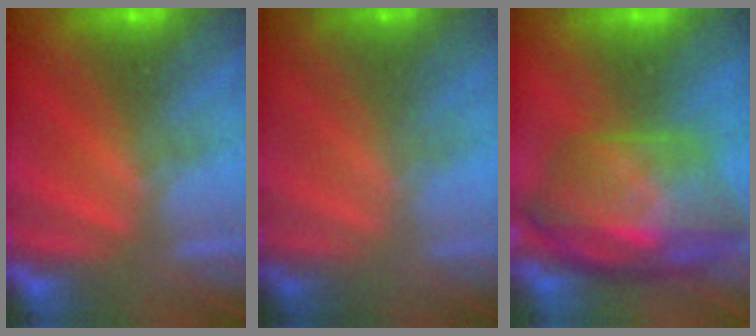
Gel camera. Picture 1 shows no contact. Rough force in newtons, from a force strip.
{"total": 1.7}
{"total": 10.6}